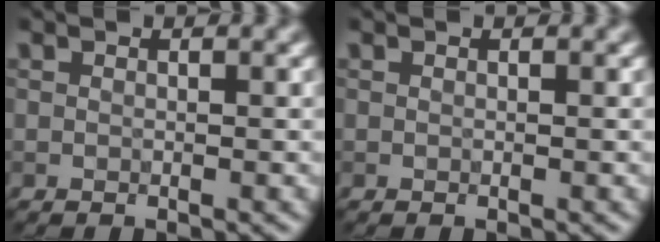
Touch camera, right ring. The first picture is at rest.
{"total": 0.0}